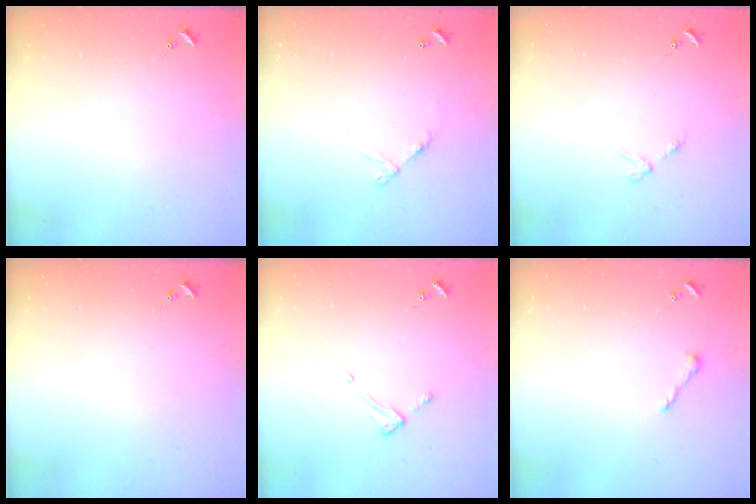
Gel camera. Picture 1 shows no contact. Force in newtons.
{"total": 6.8, "press": 6.8, "slide": 0.5}
{"total": 3.2, "press": 3.1, "slide": 0.5}
{"total": 0.0}
{"total": 4.4, "press": 4.3, "slide": 0.7}
{"total": 3.6, "press": 3.6, "slide": 0.4}